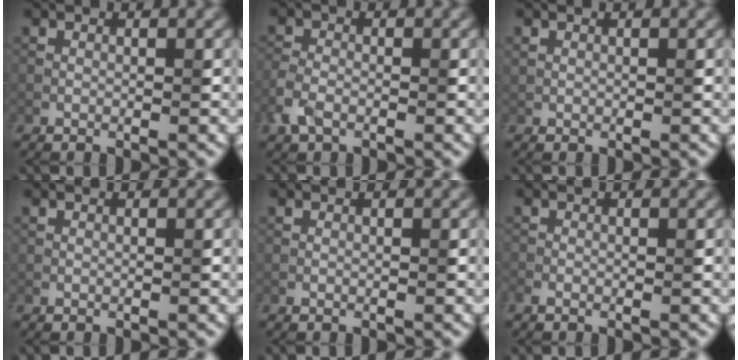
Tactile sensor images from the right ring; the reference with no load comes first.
{"total": 3.1, "force": [-1.7, 1.8, 1.9], "torque": [-0.052, 0.000, -0.036]}
{"total": 0.6, "force": [0.5, 0.4, 0.1], "torque": [-0.007, -0.002, 0.014]}
{"total": 0.0}
{"total": 0.0}
{"total": 1.3, "force": [-0.6, 0.6, 0.9], "torque": [-0.022, -0.001, -0.014]}